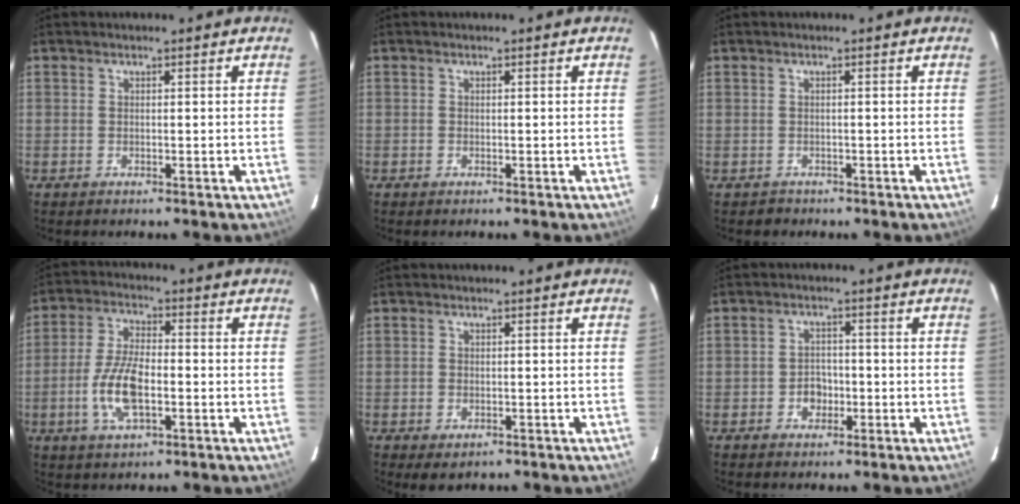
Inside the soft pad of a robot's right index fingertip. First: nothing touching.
{"total": 0.0}
{"total": 1.7, "force": [-0.9, 1.4, -0.2], "torque": [0.000, 0.006, -0.011]}
{"total": 10.2, "force": [-2.7, 4.3, 8.8], "torque": [-0.184, 0.001, -0.052]}
{"total": 2.6, "force": [-1.2, 1.9, 1.4], "torque": [-0.026, -0.006, -0.014]}
{"total": 3.7, "force": [-1.4, 3.0, 1.6], "torque": [-0.032, 0.010, -0.015]}